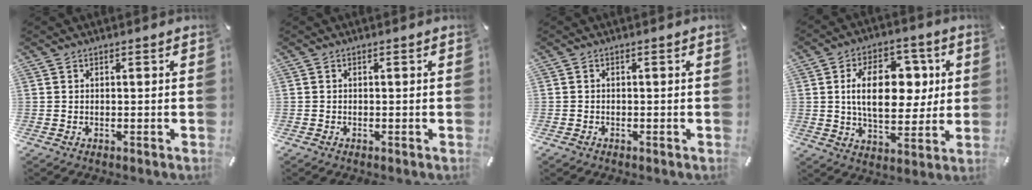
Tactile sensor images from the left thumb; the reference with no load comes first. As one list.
[{"total": 0.0}, {"total": 0.8, "force": [-0.6, 0.6, 0.1], "torque": [-0.003, 0.001, -0.014]}, {"total": 16.1, "force": [2.8, 10.0, 12.3], "torque": [-0.210, 0.006, 0.043]}]